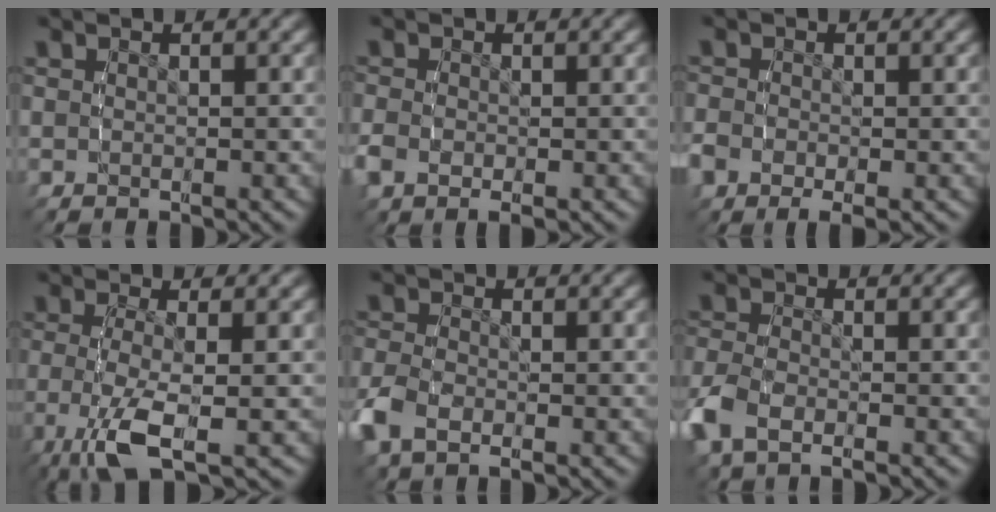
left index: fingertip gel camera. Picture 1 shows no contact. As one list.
[{"total": 2.9, "force": [-1.1, 2.0, 1.8], "torque": [-0.041, -0.015, -0.012]}, {"total": 3.4, "force": [-1.5, 2.4, 2.0], "torque": [-0.044, -0.015, -0.021]}, {"total": 5.9, "force": [-2.4, 1.8, 5.1], "torque": [-0.117, -0.030, -0.022]}, {"total": 3.2, "force": [-1.3, 1.9, 2.2], "torque": [-0.059, -0.008, -0.021]}, {"total": 3.5, "force": [-1.7, 2.0, 2.3], "torque": [-0.066, -0.009, -0.028]}]